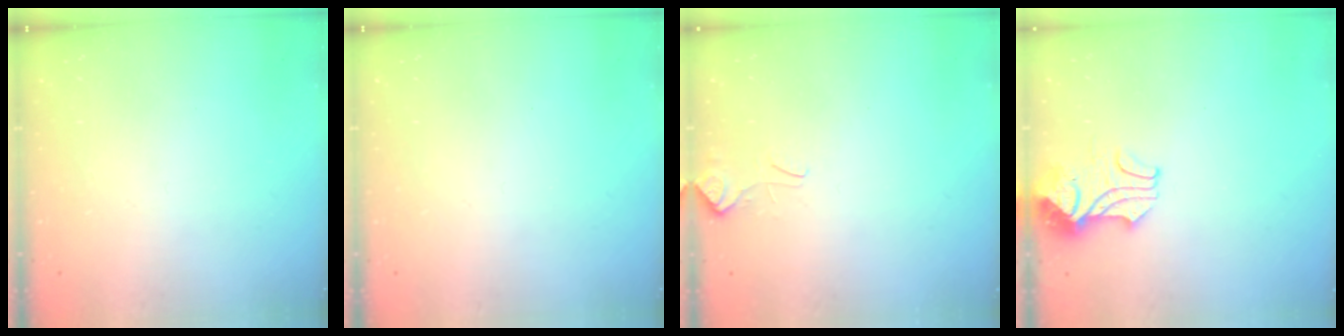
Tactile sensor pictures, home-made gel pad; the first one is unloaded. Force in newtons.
{"total": 0.0}
{"total": 4.1, "press": 4.0, "slide": 0.6}
{"total": 2.1, "press": 2.0, "slide": 0.7}